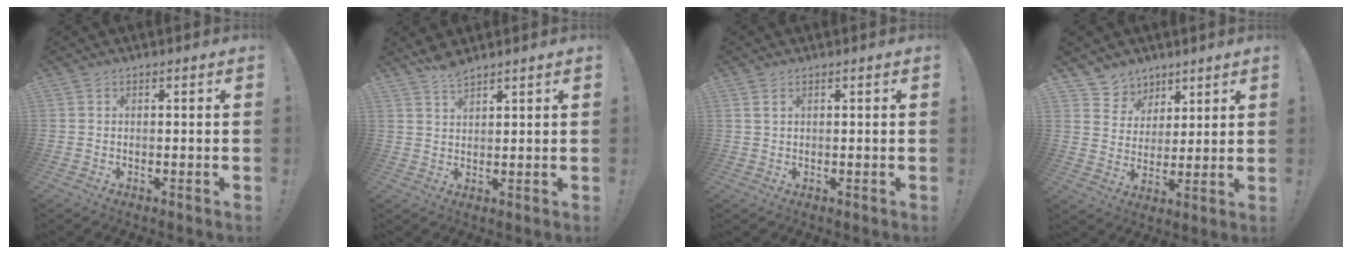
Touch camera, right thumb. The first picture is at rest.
{"total": 3.8, "force": [3.4, 0.8, 1.3], "torque": [-0.021, -0.023, 0.061]}
{"total": 1.6, "force": [0.8, 0.6, 1.2], "torque": [-0.016, -0.002, 0.014]}
{"total": 7.4, "force": [5.1, 5.4, 0.3], "torque": [-0.010, -0.049, 0.103]}